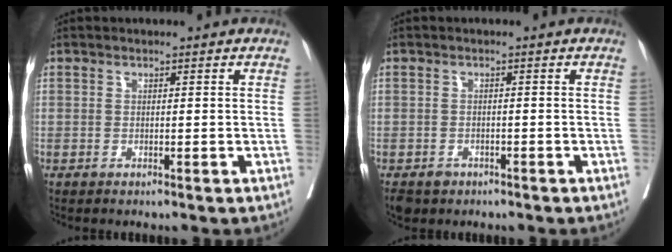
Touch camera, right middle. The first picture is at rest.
{"total": 3.5, "force": [-2.3, 2.5, 0.8], "torque": [-0.011, 0.000, -0.035]}